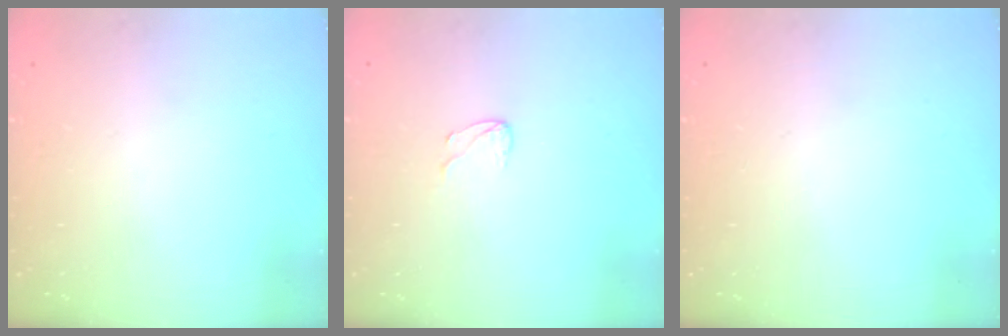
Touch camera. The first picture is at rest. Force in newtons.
{"total": 3.2, "press": 3.2, "slide": 0.3}
{"total": 0.0}